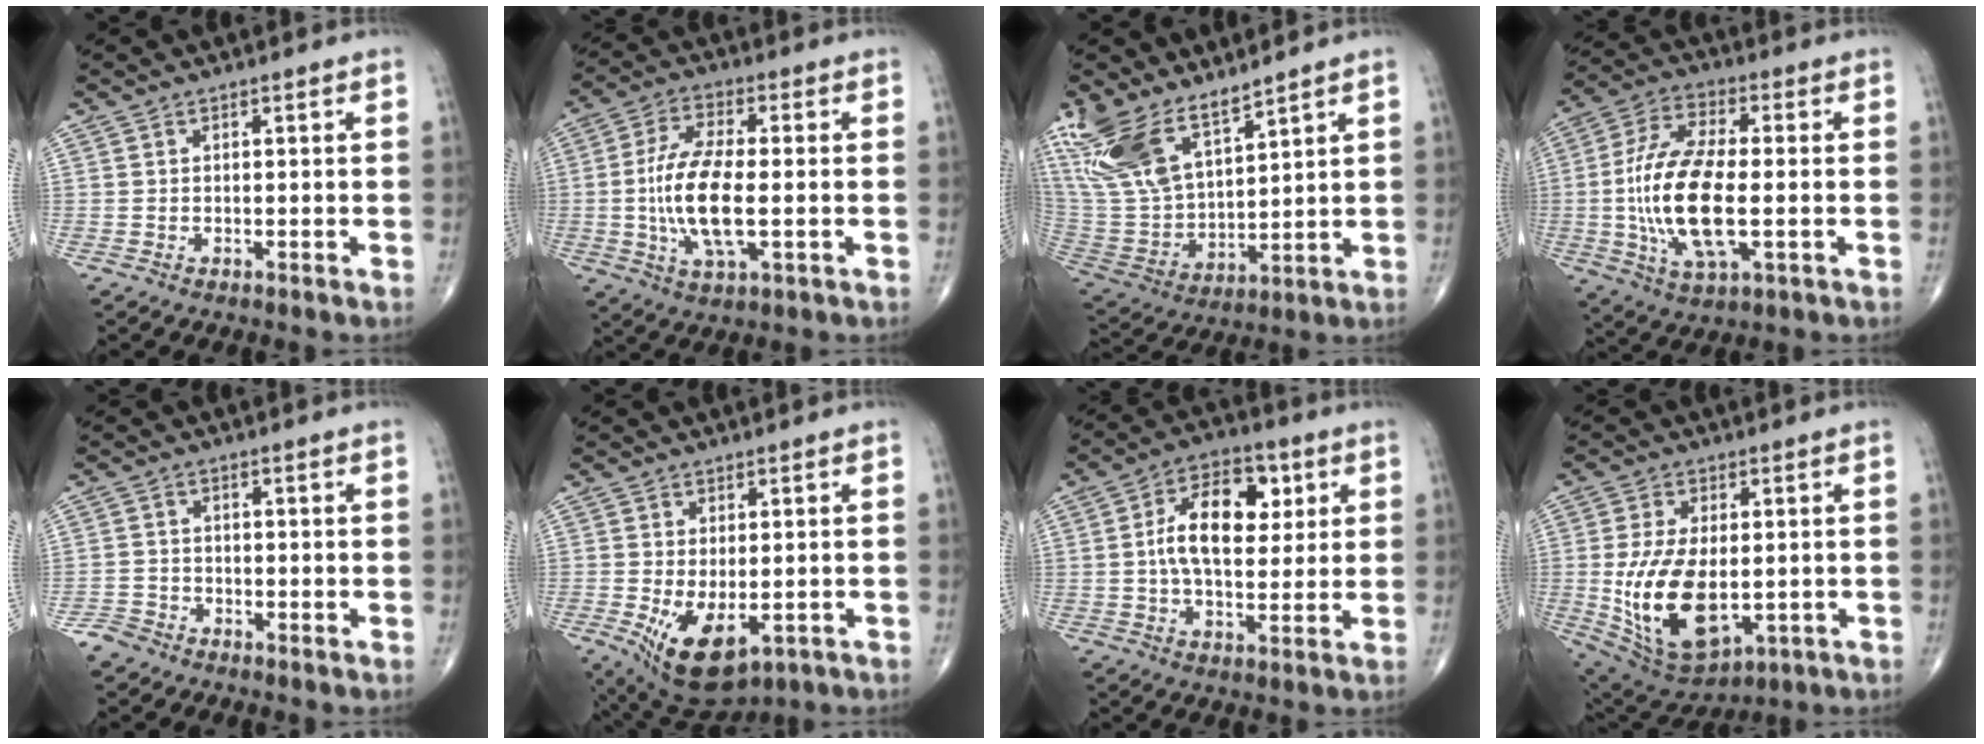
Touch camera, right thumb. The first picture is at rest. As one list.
[{"total": 13.3, "force": [-1.3, 5.2, 12.2], "torque": [-0.249, 0.002, -0.025]}, {"total": 16.5, "force": [11.8, 6.6, 9.4], "torque": [-0.185, -0.050, 0.249]}, {"total": 17.6, "force": [-1.8, 7.3, 15.9], "torque": [-0.325, 0.006, -0.030]}, {"total": 3.1, "force": [-2.4, 2.0, 0.3], "torque": [0.002, 0.008, -0.050]}, {"total": 10.6, "force": [-3.0, 5.8, 8.4], "torque": [-0.137, -0.013, -0.030]}, {"total": 13.5, "force": [2.6, 7.9, 10.7], "torque": [-0.151, 0.006, 0.036]}, {"total": 17.7, "force": [-1.8, 9.8, 14.6], "torque": [-0.272, -0.013, -0.005]}]